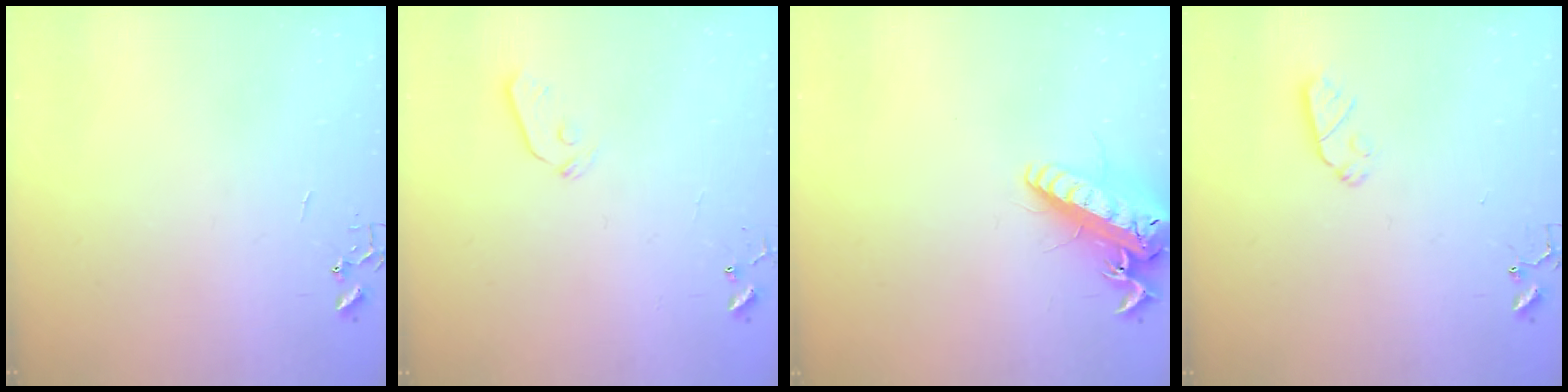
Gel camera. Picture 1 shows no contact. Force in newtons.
{"total": 4.4, "press": 4.3, "slide": 0.6}
{"total": 20.4, "press": 19.9, "slide": 4.5}
{"total": 5.4, "press": 5.4, "slide": 0.4}